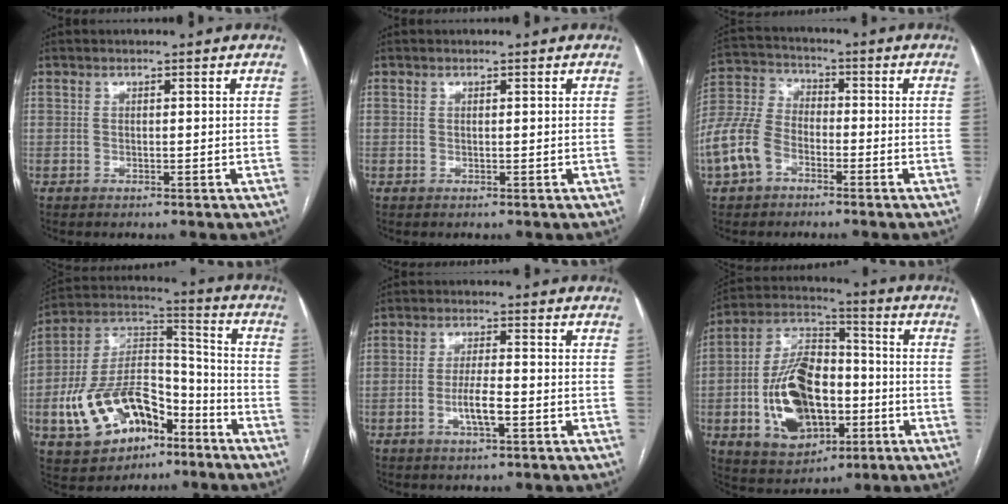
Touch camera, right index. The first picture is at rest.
{"total": 0.0}
{"total": 9.6, "force": [-4.4, 6.1, 5.9], "torque": [-0.161, 0.016, -0.091]}
{"total": 17.5, "force": [-7.9, 9.5, 12.4], "torque": [-0.249, 0.028, -0.131]}
{"total": 4.7, "force": [-1.7, 0.8, 4.3], "torque": [-0.085, 0.000, -0.030]}
{"total": 17.1, "force": [-3.8, 9.7, 13.5], "torque": [-0.273, 0.016, -0.055]}